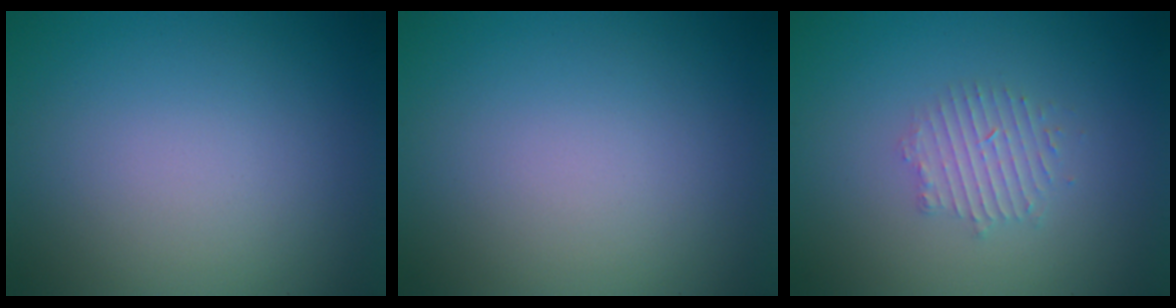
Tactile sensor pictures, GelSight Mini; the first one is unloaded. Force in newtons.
{"total": 0.0}
{"total": 2.1, "press": 2.1, "slide": 0.4}